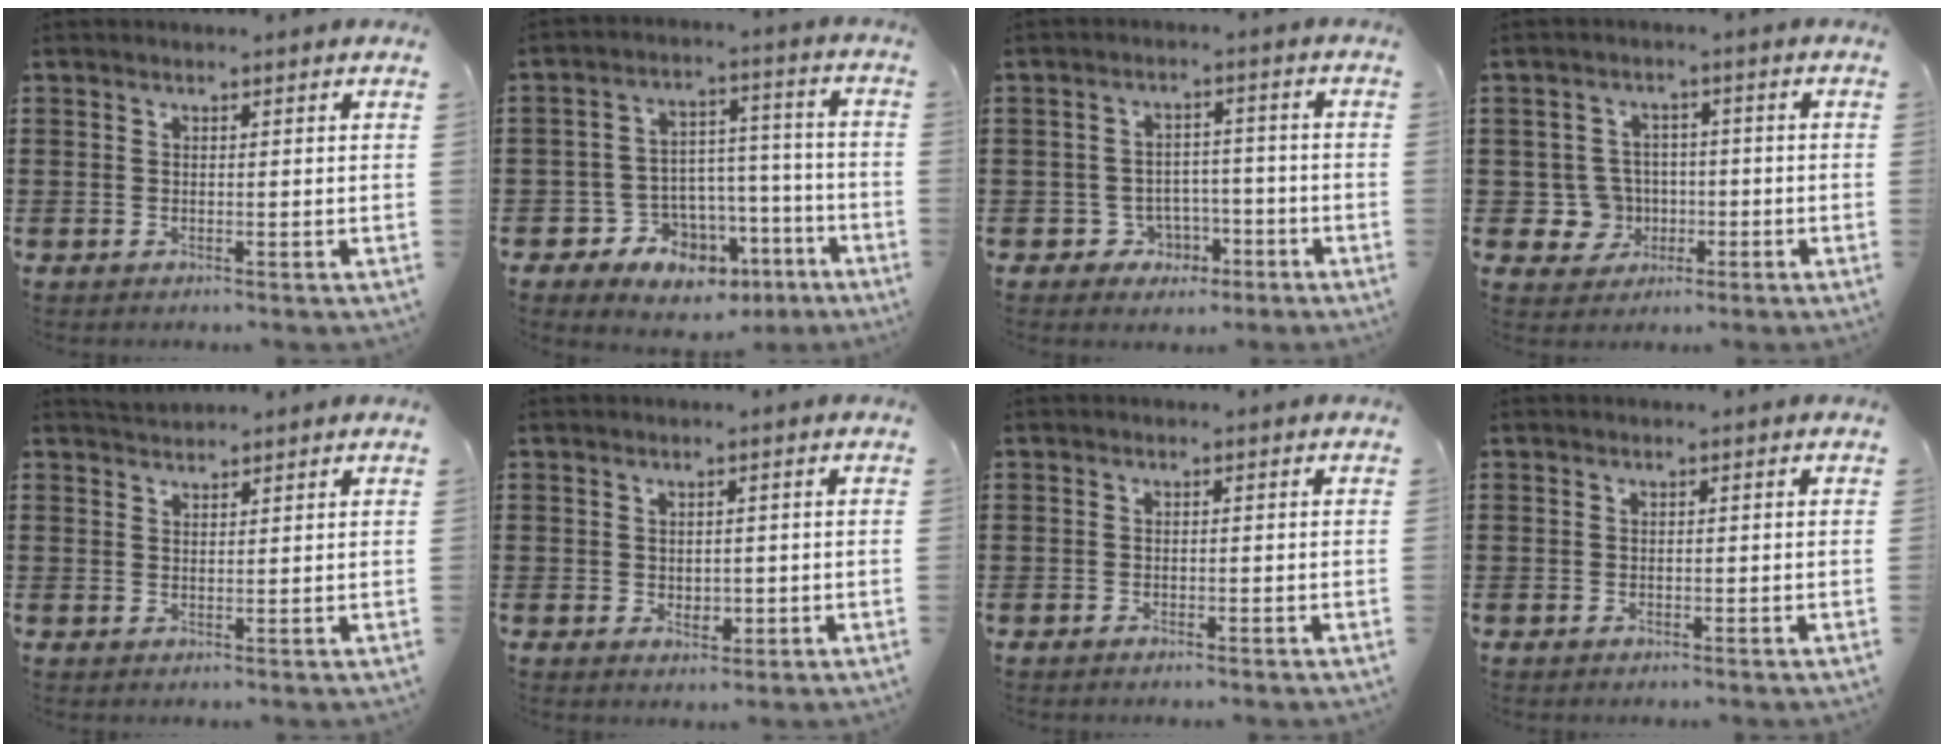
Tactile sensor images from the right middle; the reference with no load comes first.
{"total": 7.6, "force": [-5.2, 5.4, 1.2], "torque": [-0.028, 0.035, -0.090]}
{"total": 3.7, "force": [-2.4, 2.7, 0.9], "torque": [-0.025, 0.009, -0.050]}
{"total": 5.2, "force": [-0.8, 5.0, 1.5], "torque": [-0.035, 0.010, -0.014]}
{"total": 1.1, "force": [1.1, 0.1, -0.1], "torque": [-0.002, 0.005, 0.022]}
{"total": 1.6, "force": [-0.1, 1.3, 1.0], "torque": [-0.003, -0.003, -0.007]}
{"total": 0.7, "force": [-0.7, 0.2, 0.2], "torque": [-0.007, -0.003, -0.013]}
{"total": 0.6, "force": [-0.5, 0.3, 0.3], "torque": [-0.008, -0.002, -0.009]}